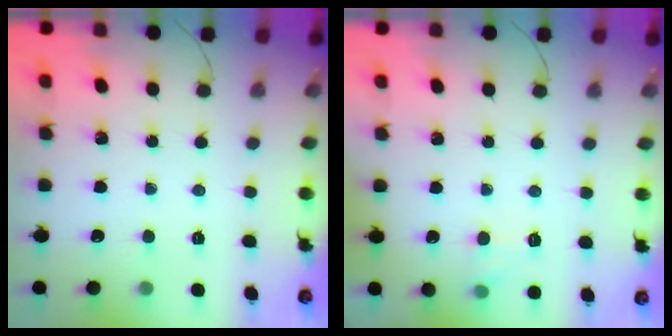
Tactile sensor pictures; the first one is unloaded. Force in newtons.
{"total": 7.1, "press": 6.9, "slide": 1.6}